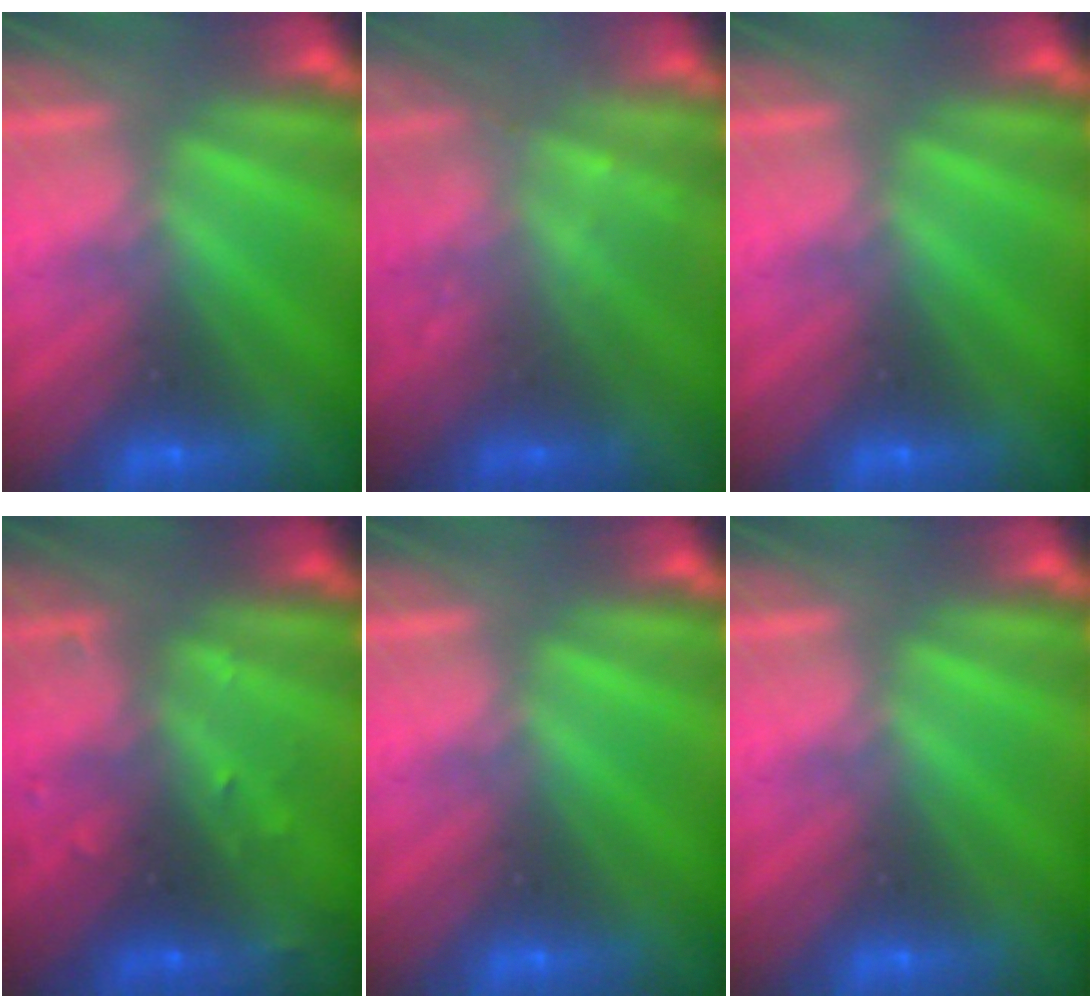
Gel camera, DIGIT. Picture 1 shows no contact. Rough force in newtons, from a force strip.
{"total": 2.3}
{"total": 0.0}
{"total": 2.9}
{"total": 0.0}
{"total": 0.0}